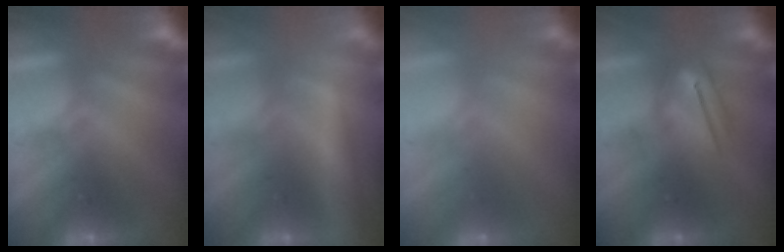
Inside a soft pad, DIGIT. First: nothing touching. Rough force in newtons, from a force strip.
{"total": 2.3}
{"total": 2.5}
{"total": 3.5}